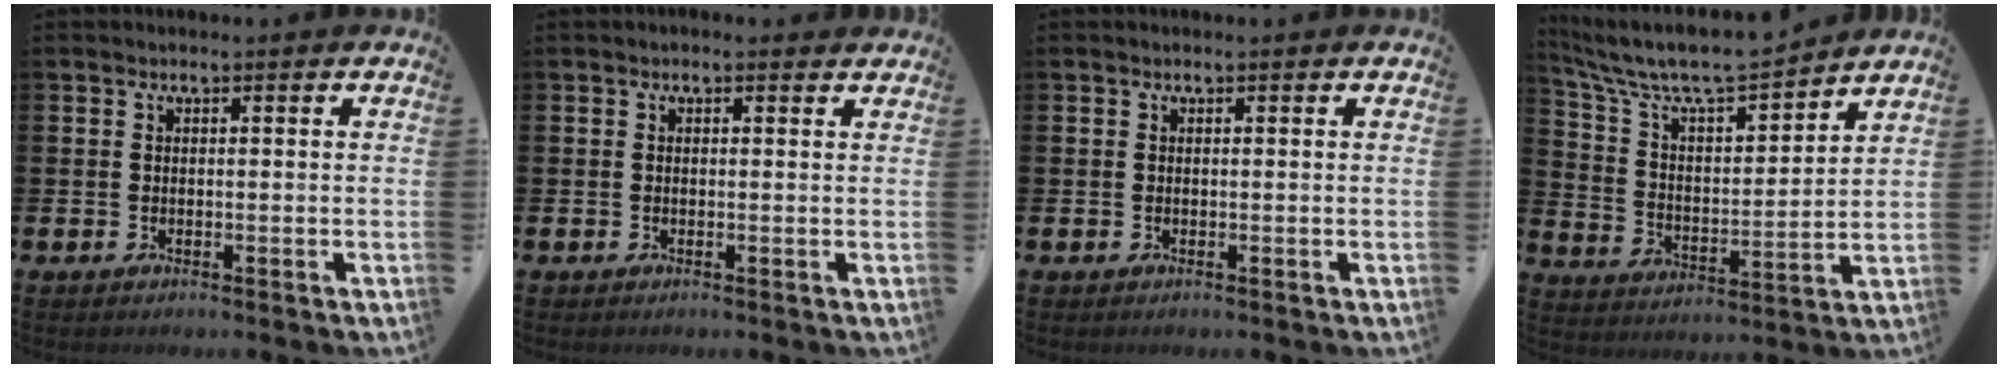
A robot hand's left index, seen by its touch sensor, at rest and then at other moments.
{"total": 0.0}
{"total": 0.0}
{"total": 8.6, "force": [8.0, 1.6, 2.6], "torque": [-0.096, -0.057, 0.138]}